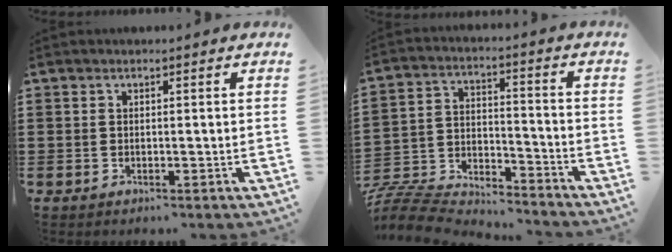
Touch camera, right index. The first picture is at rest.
{"total": 7.1, "force": [-7.0, 0.8, 0.7], "torque": [-0.026, -0.001, -0.143]}